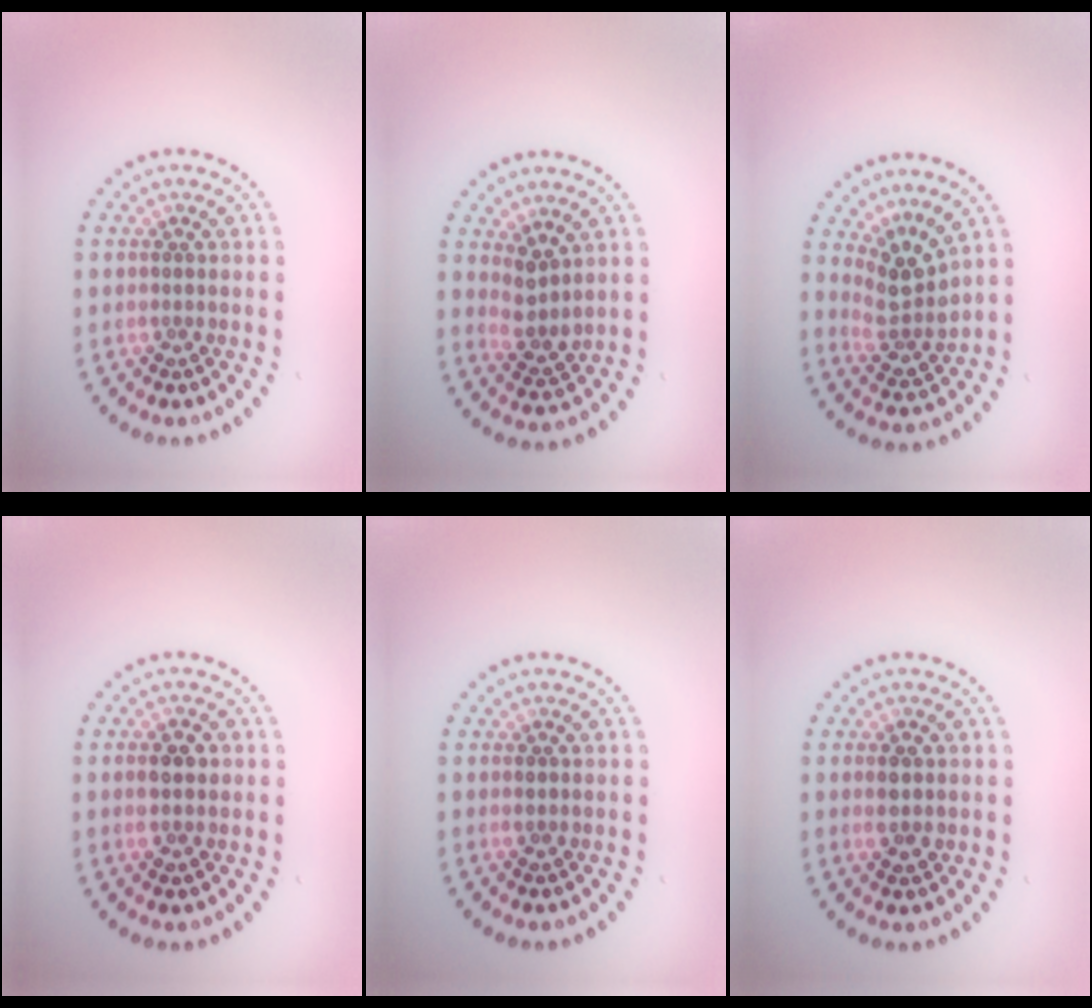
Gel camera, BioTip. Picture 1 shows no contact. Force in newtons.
{"total": 2.5, "press": 1.9, "slide": 1.6}
{"total": 3.2, "press": 2.3, "slide": 2.2}
{"total": 2.7, "press": 2.7, "slide": 0.2}
{"total": 0.8, "press": 0.8, "slide": 0.1}
{"total": 1.7, "press": 1.7, "slide": 0.2}